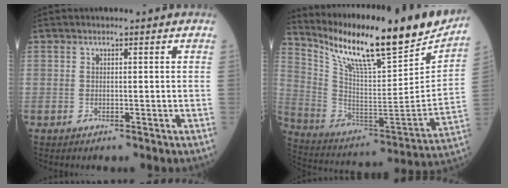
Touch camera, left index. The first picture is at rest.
{"total": 24.8, "force": [20.4, 3.3, 13.8], "torque": [-0.244, -0.040, 0.320]}